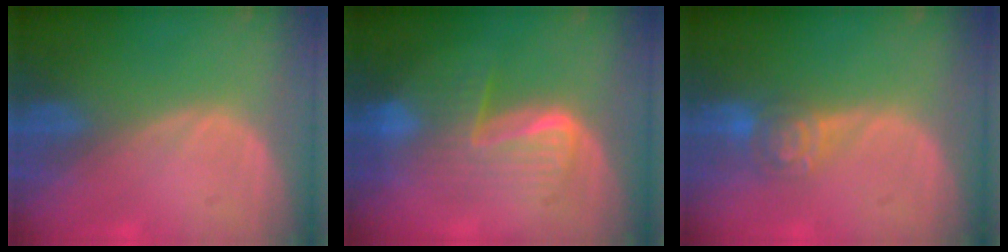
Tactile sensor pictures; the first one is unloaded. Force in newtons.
{"total": 7.2, "press": 7.2, "slide": 0.2}
{"total": 4.5, "press": 4.2, "slide": 1.6}